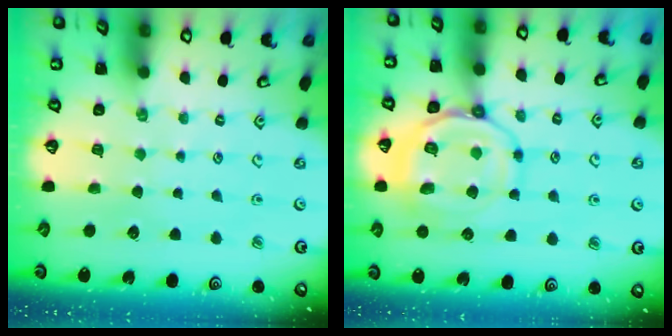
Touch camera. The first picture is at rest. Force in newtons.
{"total": 12.5, "press": 12.5, "slide": 1.2}